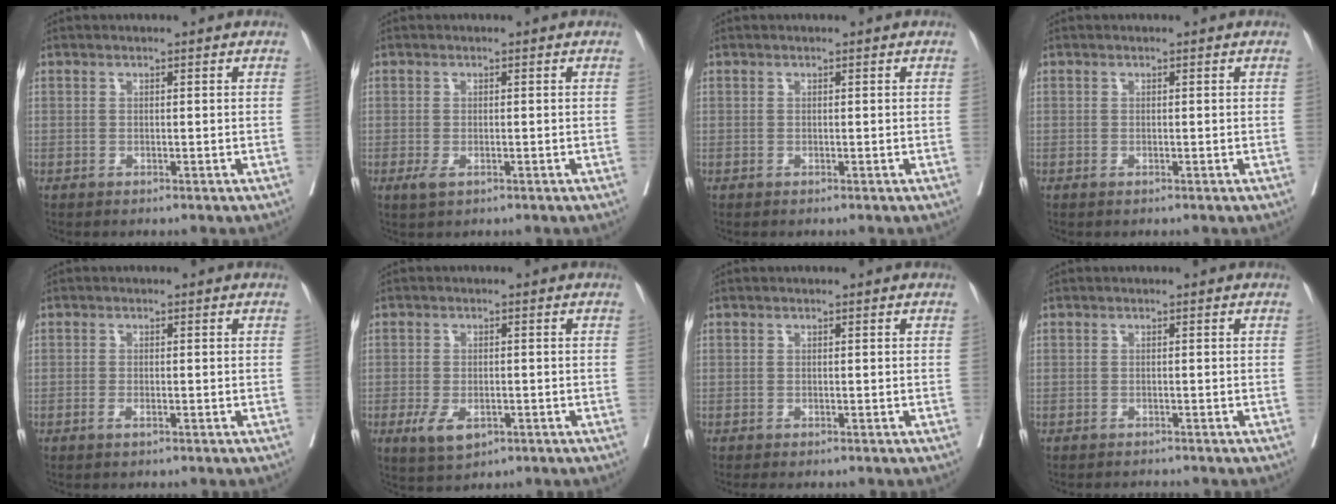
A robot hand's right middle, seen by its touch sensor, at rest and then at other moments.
{"total": 1.8, "force": [-0.8, 0.8, 1.5], "torque": [-0.029, -0.003, -0.009]}
{"total": 0.0}
{"total": 0.0}
{"total": 1.0, "force": [-0.5, 0.3, 0.8], "torque": [-0.013, 0.000, -0.008]}
{"total": 4.8, "force": [-2.0, 2.4, 3.6], "torque": [-0.069, -0.006, -0.025]}
{"total": 0.8, "force": [-0.7, 0.1, 0.3], "torque": [-0.004, -0.003, -0.012]}
{"total": 1.2, "force": [-1.2, 0.0, 0.0], "torque": [-0.001, -0.005, -0.016]}